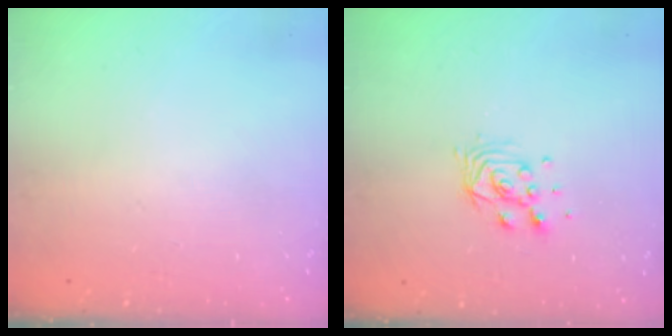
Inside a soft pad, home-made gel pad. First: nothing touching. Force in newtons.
{"total": 7.0, "press": 7.0, "slide": 0.4}